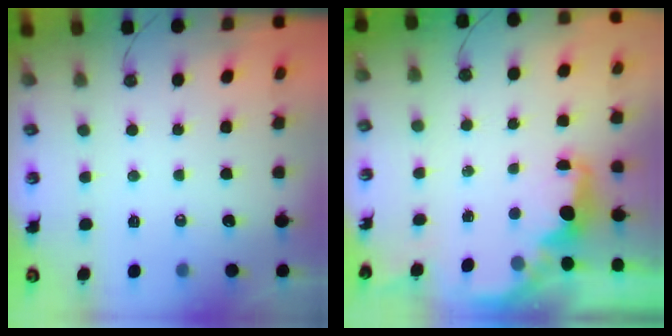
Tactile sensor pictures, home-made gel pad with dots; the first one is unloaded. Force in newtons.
{"total": 2.2, "press": 2.1, "slide": 0.8}